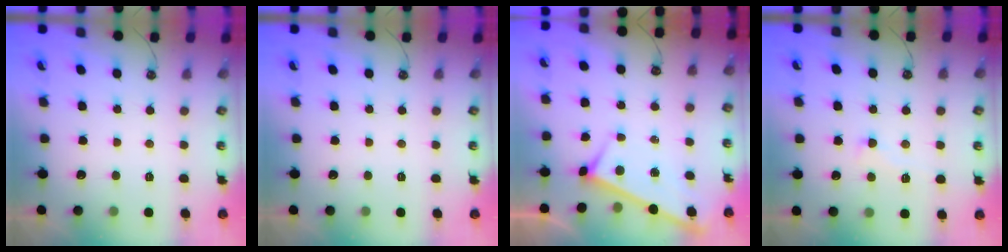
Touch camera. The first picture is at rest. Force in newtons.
{"total": 0.0}
{"total": 2.9, "press": 2.9, "slide": 0.3}
{"total": 0.9, "press": 0.4, "slide": 0.8}